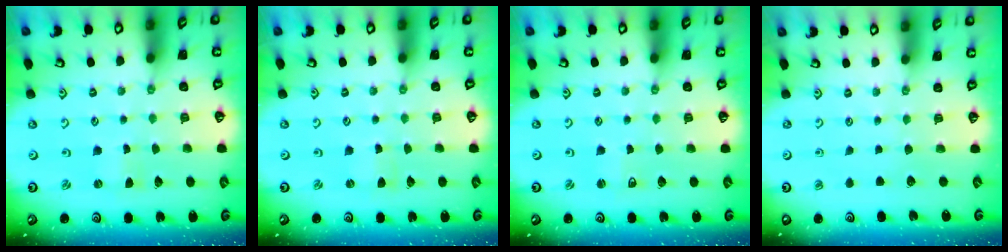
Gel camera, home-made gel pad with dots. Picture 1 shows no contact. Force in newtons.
{"total": 0.6, "press": 0.6, "slide": 0.0}
{"total": 2.1, "press": 2.0, "slide": 0.4}
{"total": 0.0}